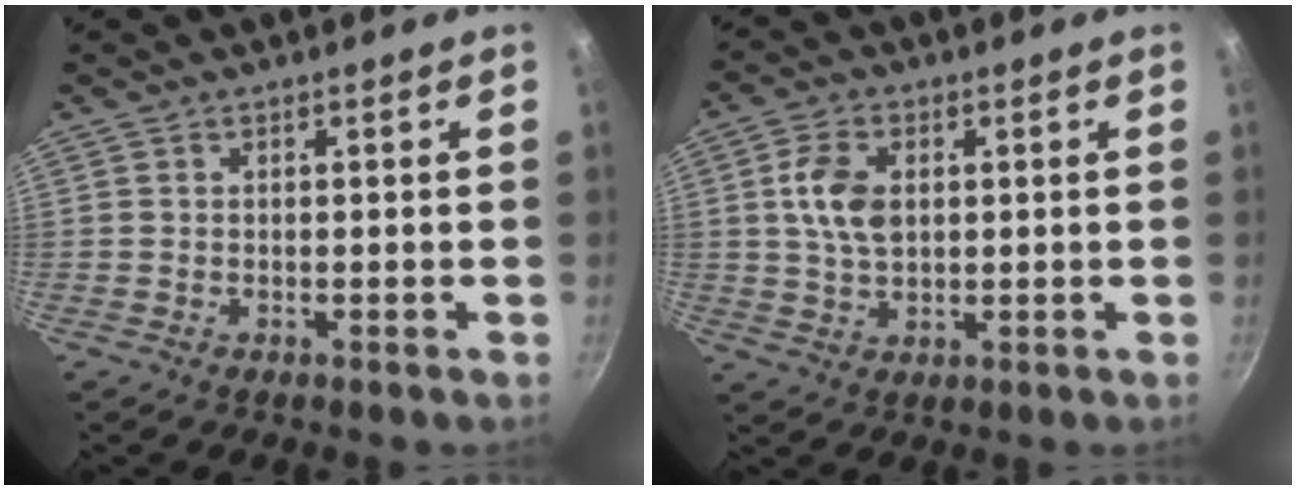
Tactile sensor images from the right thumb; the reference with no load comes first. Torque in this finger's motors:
{"motor_torque": [0.26, 0.12, 0.83, -0.58, 0.03]}